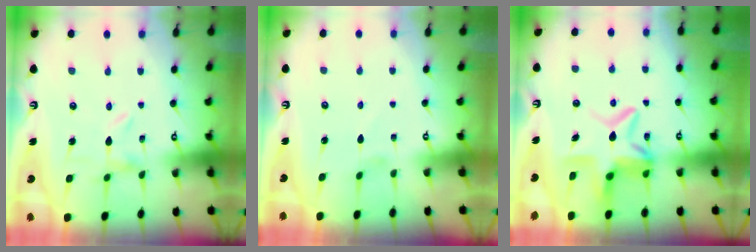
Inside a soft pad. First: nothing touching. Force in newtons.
{"total": 0.0}
{"total": 10.2, "press": 10.2, "slide": 0.9}